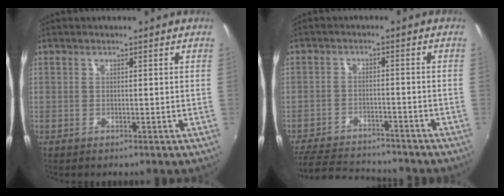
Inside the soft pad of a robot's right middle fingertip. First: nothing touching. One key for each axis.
{"total": 12.6, "fx": -11.4, "fy": 3.5, "fz": 4.0, "tx": -0.106, "ty": 0.001, "tz": -0.177}